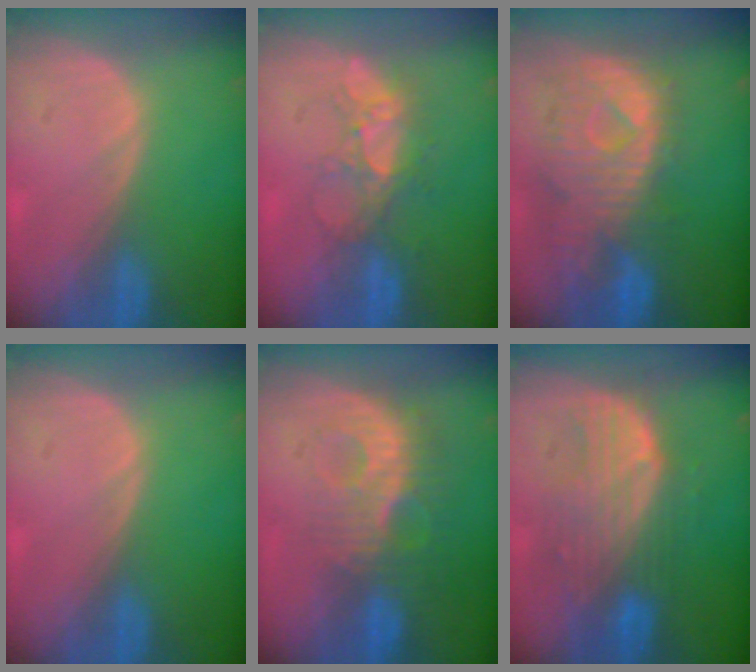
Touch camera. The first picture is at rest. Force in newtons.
{"total": 5.6, "press": 5.4, "slide": 1.6}
{"total": 11.5, "press": 9.9, "slide": 5.8}
{"total": 0.0}
{"total": 9.3, "press": 8.4, "slide": 4.0}
{"total": 8.9, "press": 8.3, "slide": 3.2}